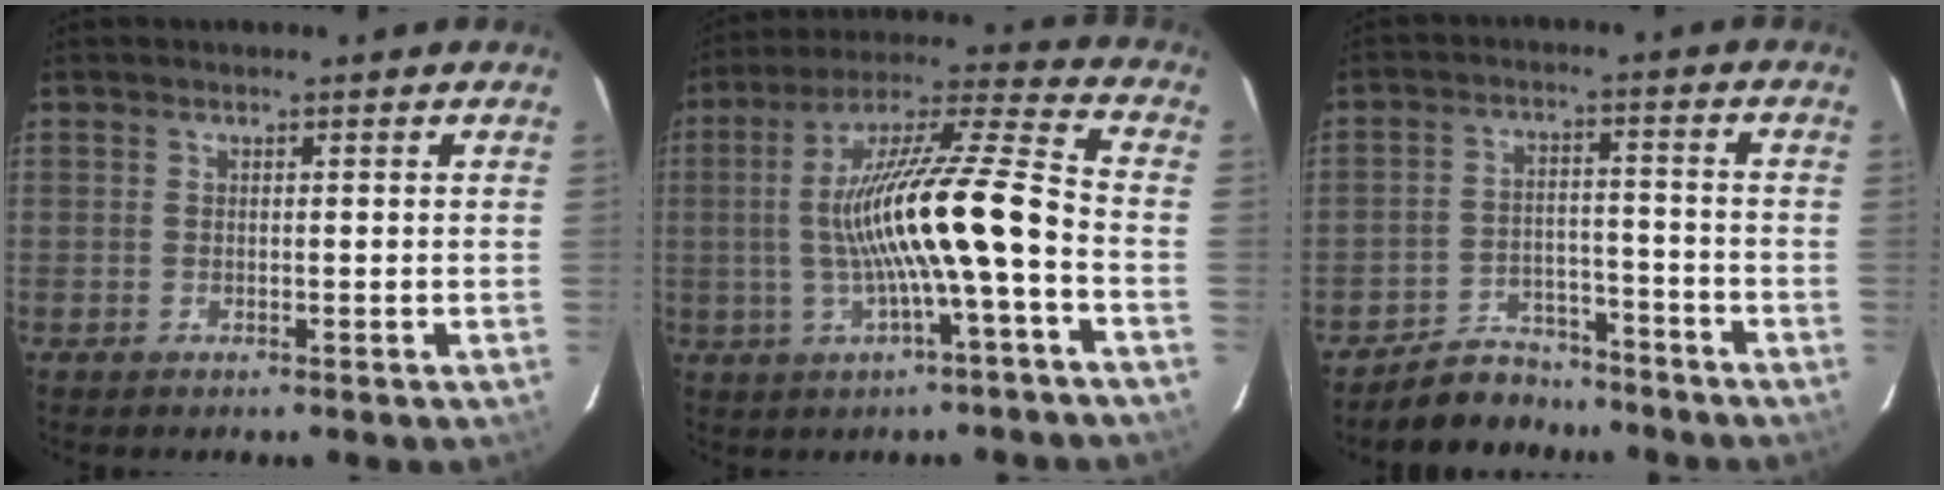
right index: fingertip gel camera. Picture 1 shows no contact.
{"total": 16.3, "force": [-3.2, 0.6, 16.0], "torque": [-0.288, 0.010, -0.051]}
{"total": 9.2, "force": [-8.2, 3.9, 1.4], "torque": [-0.050, 0.018, -0.119]}